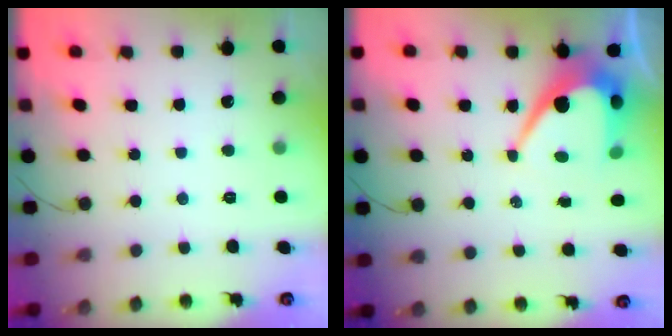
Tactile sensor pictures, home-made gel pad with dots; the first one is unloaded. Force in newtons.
{"total": 9.4, "press": 9.4, "slide": 0.7}